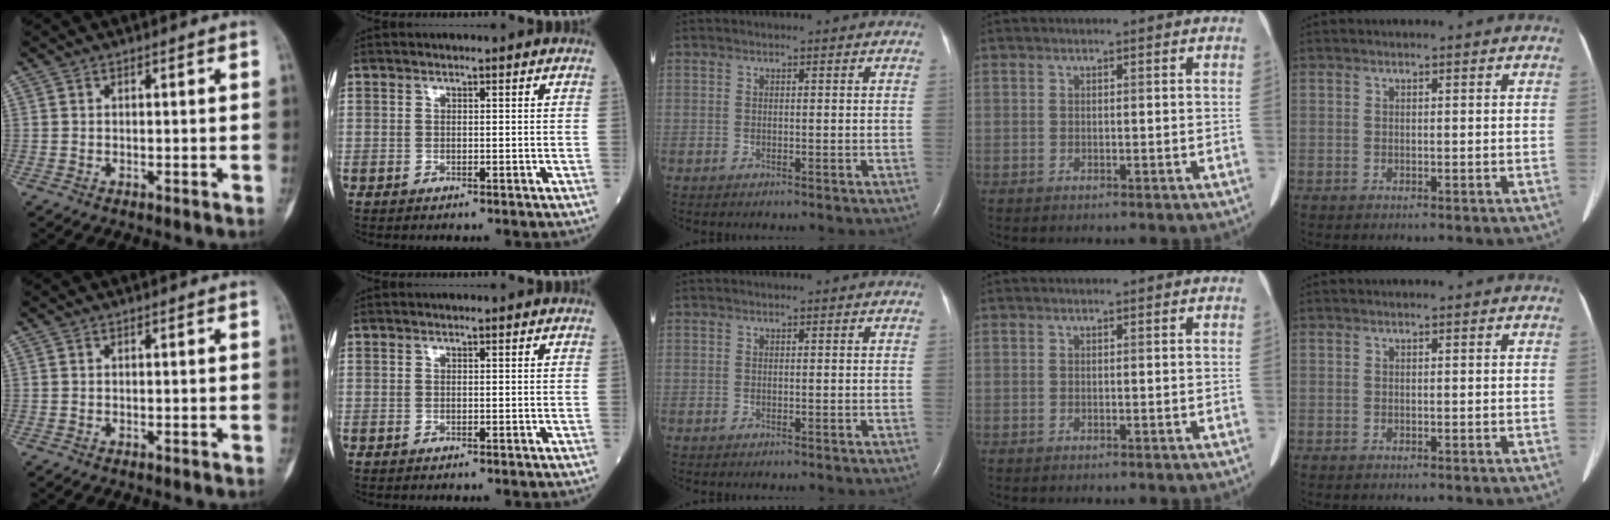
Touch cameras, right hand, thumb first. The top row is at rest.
{}